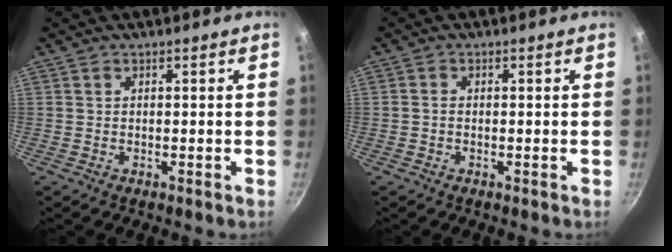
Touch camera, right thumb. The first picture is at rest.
{"total": 1.0, "force": [-0.3, 0.8, 0.6], "torque": [-0.009, 0.007, -0.005]}